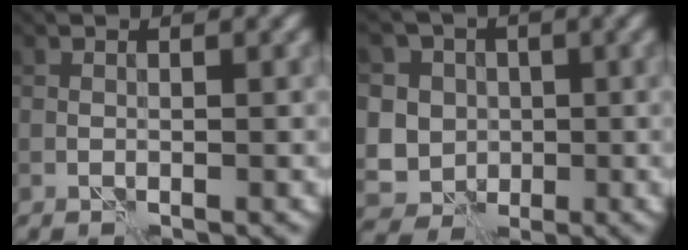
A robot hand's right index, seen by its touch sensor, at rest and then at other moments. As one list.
[{"total": 10.3, "force": [1.1, 9.5, 4.0], "torque": [-0.084, 0.020, -0.008]}]